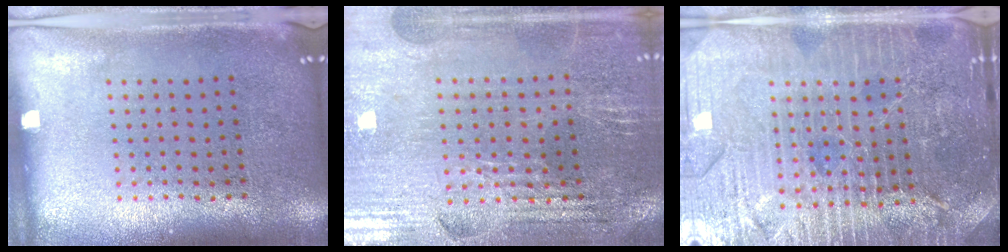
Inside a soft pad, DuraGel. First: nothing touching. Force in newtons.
{"total": 2.9, "press": 2.8, "slide": 0.4}
{"total": 5.0, "press": 4.6, "slide": 1.9}